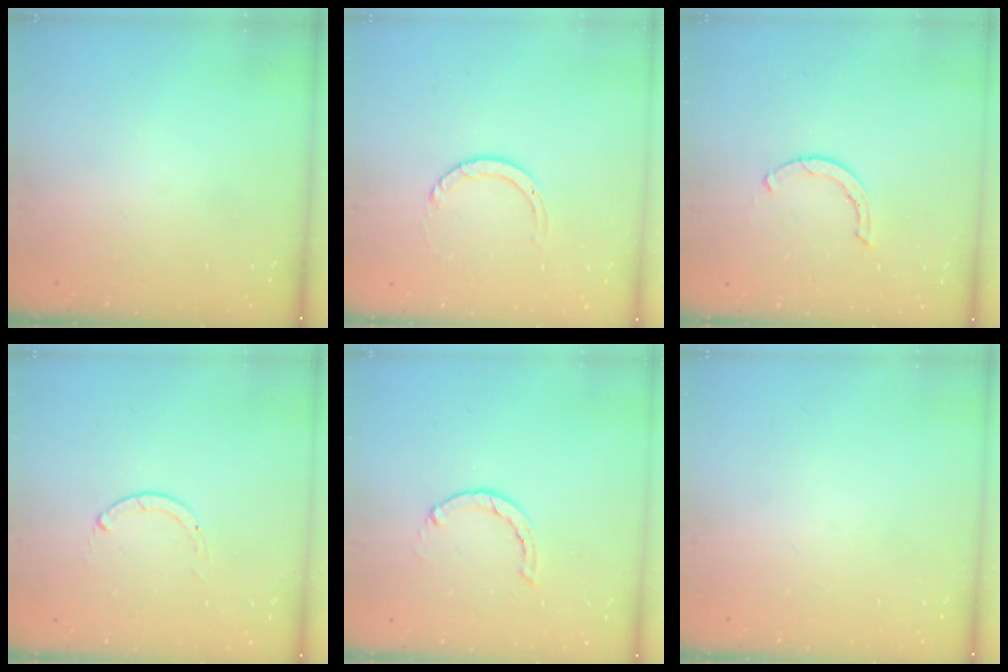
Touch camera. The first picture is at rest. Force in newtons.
{"total": 3.5, "press": 3.5, "slide": 0.2}
{"total": 1.7, "press": 1.6, "slide": 0.3}
{"total": 0.0}
{"total": 2.1, "press": 2.1, "slide": 0.3}
{"total": 0.0}